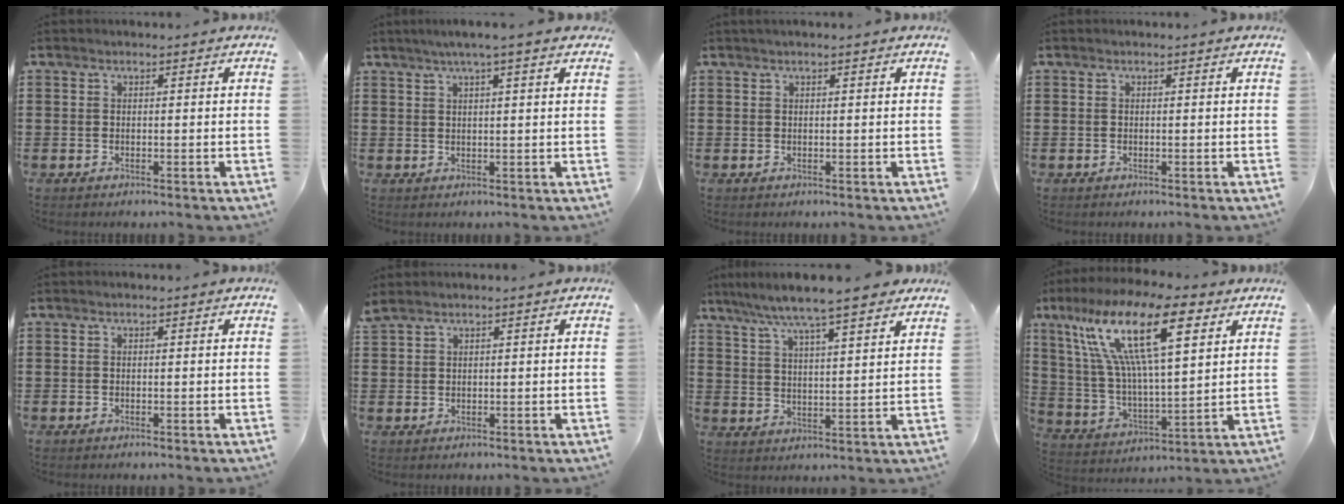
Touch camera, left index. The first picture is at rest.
{"total": 2.9, "force": [1.9, -0.1, 2.2], "torque": [-0.048, 0.004, 0.031]}
{"total": 0.6, "force": [0.3, 0.0, 0.5], "torque": [-0.009, 0.001, 0.005]}
{"total": 0.0}
{"total": 0.0}
{"total": 1.2, "force": [1.0, 0.2, 0.5], "torque": [-0.013, 0.001, 0.019]}
{"total": 6.7, "force": [5.9, 0.0, 3.1], "torque": [-0.086, -0.026, 0.099]}
{"total": 18.8, "force": [9.5, 5.9, 15.1], "torque": [-0.307, -0.021, 0.155]}